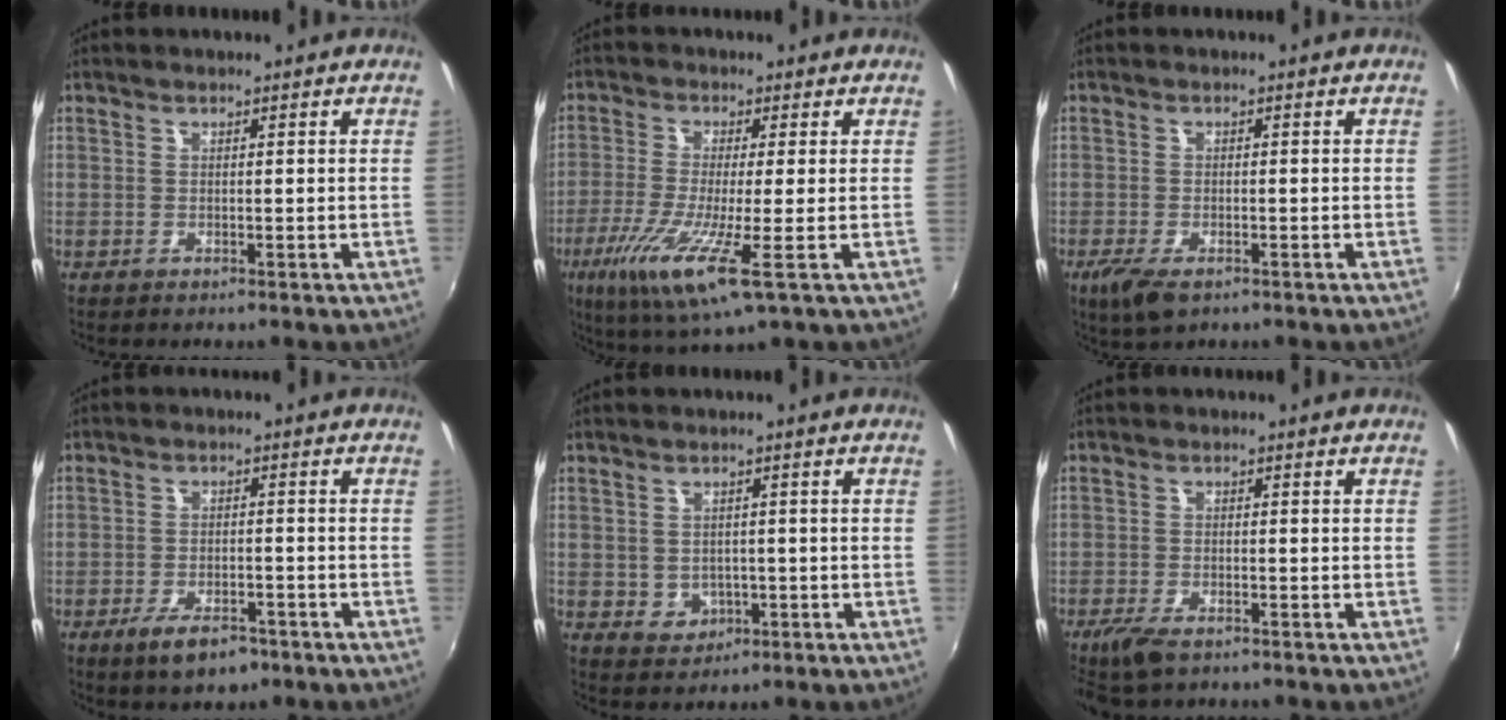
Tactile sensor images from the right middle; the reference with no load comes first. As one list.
[{"total": 11.8, "force": [-4.7, 0.6, 10.9], "torque": [-0.235, -0.037, -0.085]}, {"total": 5.2, "force": [-3.1, 2.1, 3.6], "torque": [-0.084, -0.017, -0.055]}, {"total": 6.8, "force": [-4.5, 2.9, 4.2], "torque": [-0.095, -0.010, -0.071]}, {"total": 3.9, "force": [-0.7, 3.6, 1.4], "torque": [-0.032, 0.005, 0.002]}, {"total": 5.1, "force": [-3.8, 1.7, 2.9], "torque": [-0.077, -0.014, -0.072]}]